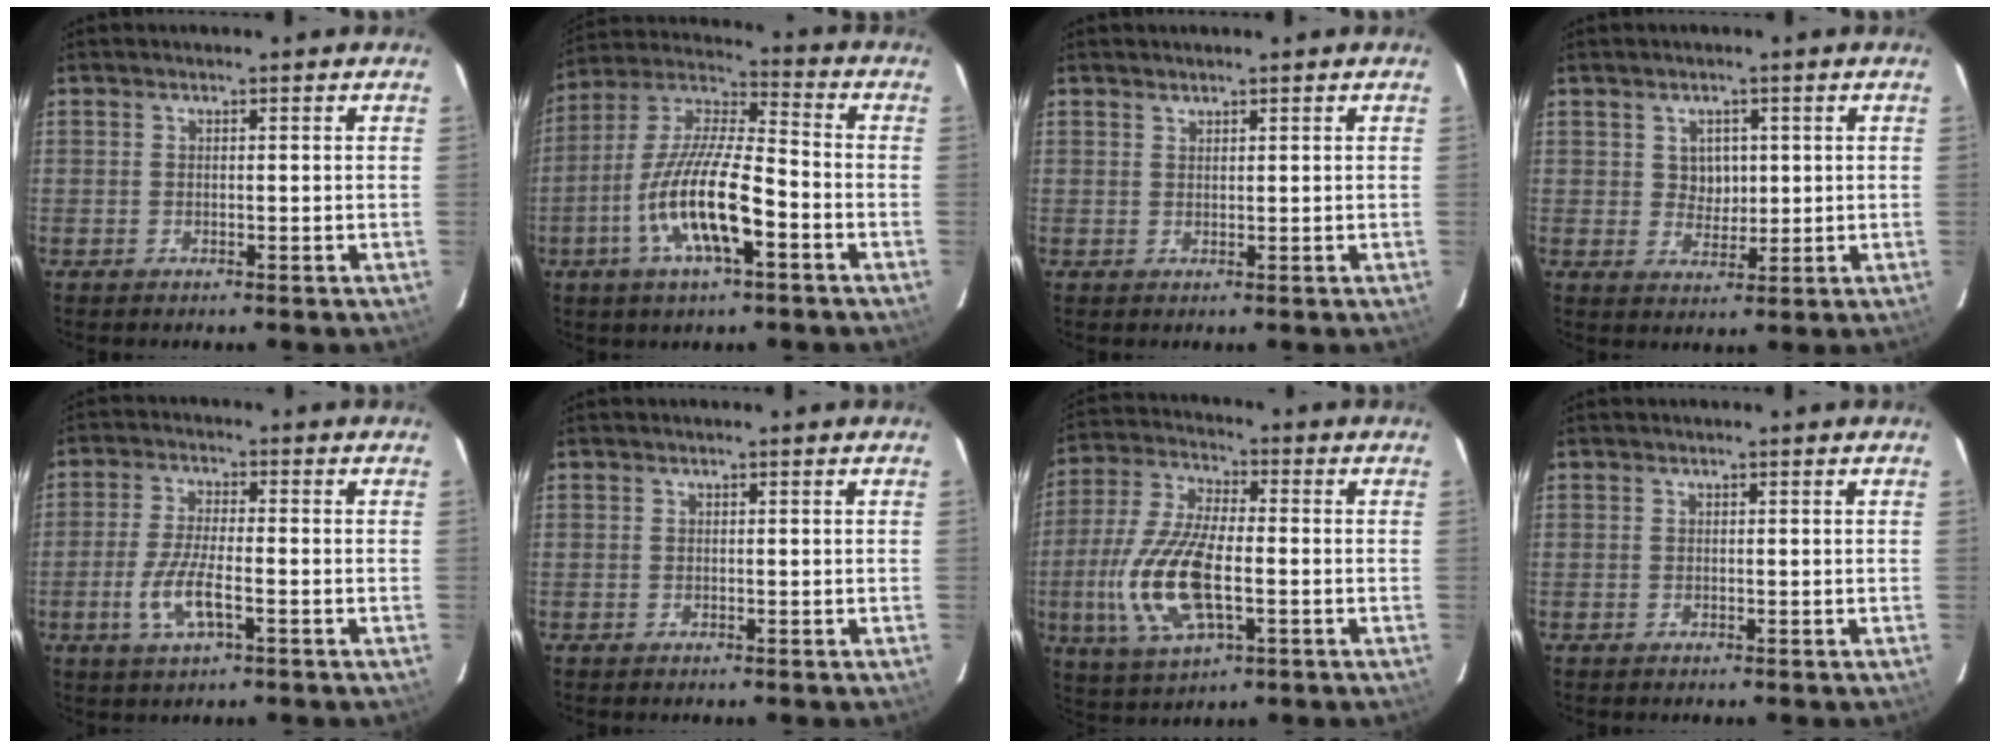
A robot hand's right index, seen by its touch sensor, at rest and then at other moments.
{"total": 15.8, "force": [-6.1, 4.0, 14.0], "torque": [-0.281, -0.011, -0.119]}
{"total": 0.8, "force": [0.7, 0.3, 0.1], "torque": [-0.002, 0.002, 0.015]}
{"total": 3.9, "force": [1.0, 3.4, 1.5], "torque": [-0.020, 0.008, 0.021]}
{"total": 7.4, "force": [-2.8, 2.1, 6.6], "torque": [-0.140, -0.008, -0.055]}
{"total": 0.0}
{"total": 16.0, "force": [-3.4, 6.5, 14.3], "torque": [-0.311, -0.006, -0.065]}
{"total": 0.0}